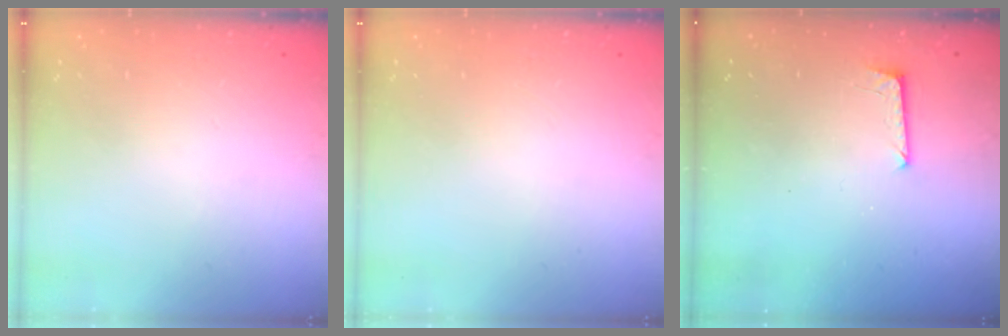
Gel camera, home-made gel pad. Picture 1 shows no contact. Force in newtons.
{"total": 0.0}
{"total": 5.1, "press": 5.0, "slide": 0.4}